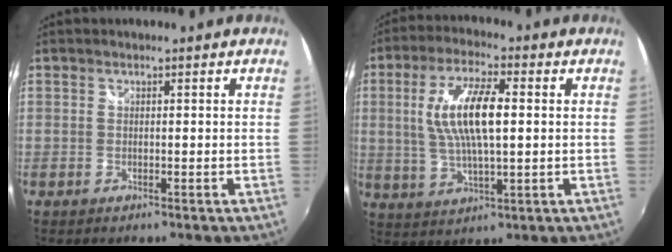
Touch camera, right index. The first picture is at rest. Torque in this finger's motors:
{"motor_torque": [0.89, 0.50, 0.32, 0.21]}